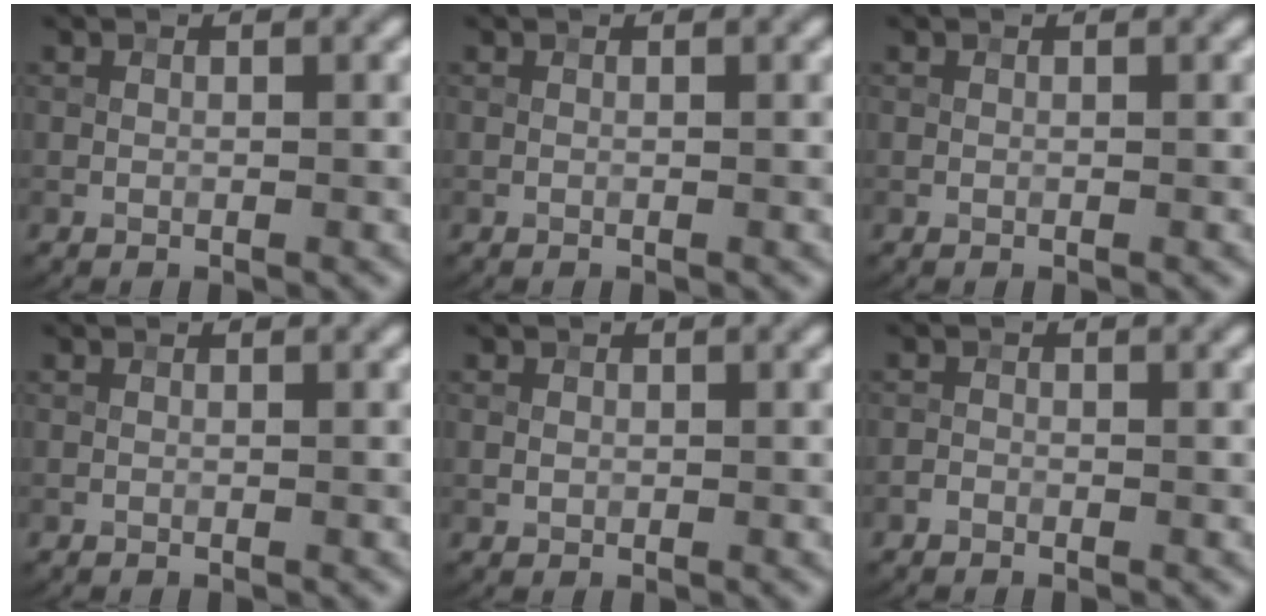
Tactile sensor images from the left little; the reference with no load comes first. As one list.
[{"total": 0.0}, {"total": 0.0}, {"total": 0.0}, {"total": 0.7, "force": [0.1, 0.7, 0.2], "torque": [-0.004, 0.000, 0.003]}, {"total": 0.7, "force": [-0.5, 0.4, 0.2], "torque": [-0.002, 0.001, -0.012]}]